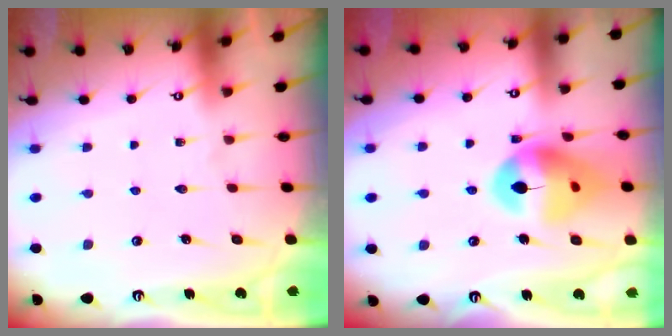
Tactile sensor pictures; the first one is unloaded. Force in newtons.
{"total": 15.3, "press": 15.2, "slide": 1.6}